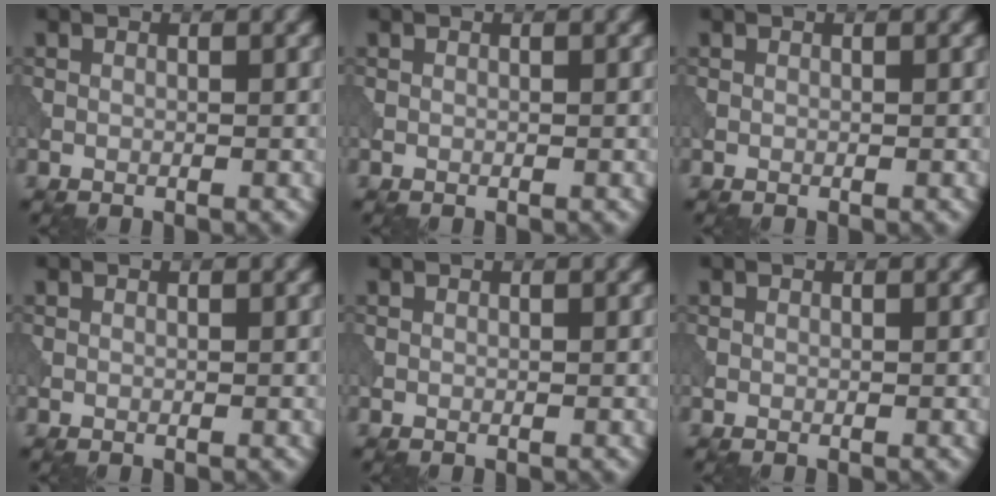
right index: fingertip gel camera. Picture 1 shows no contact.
{"total": 0.0}
{"total": 0.0}
{"total": 0.0}
{"total": 0.0}
{"total": 0.0}